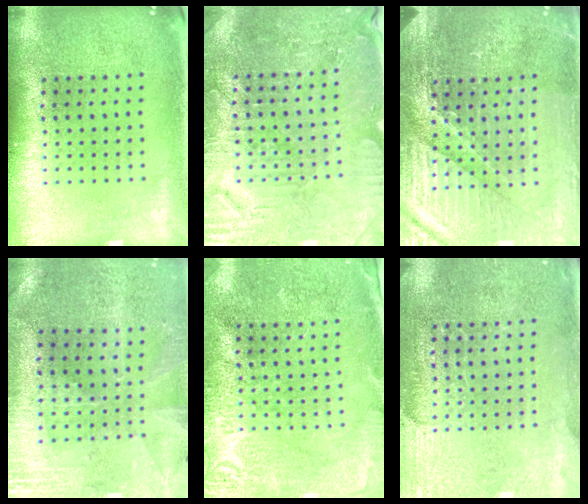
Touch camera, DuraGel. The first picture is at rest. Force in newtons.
{"total": 3.4, "press": 3.3, "slide": 0.4}
{"total": 4.8, "press": 4.6, "slide": 1.5}
{"total": 0.7, "press": 0.6, "slide": 0.3}
{"total": 2.8, "press": 2.7, "slide": 0.5}
{"total": 2.7, "press": 2.5, "slide": 0.9}